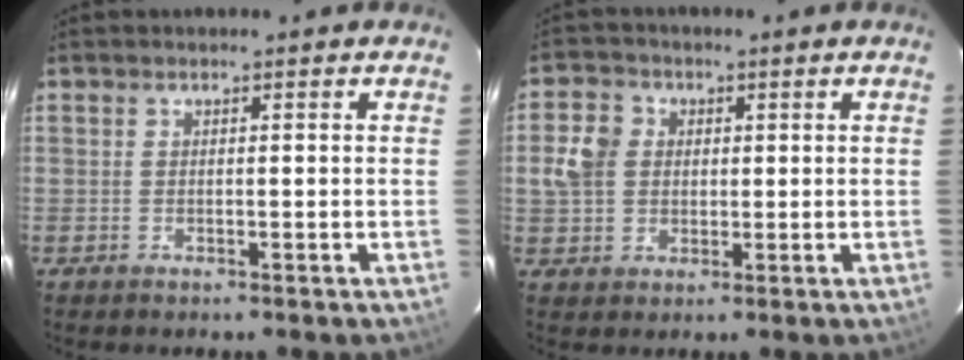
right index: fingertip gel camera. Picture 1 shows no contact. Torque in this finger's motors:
{"motor_torque": [0.44, -0.03, 0.23, 0.05]}